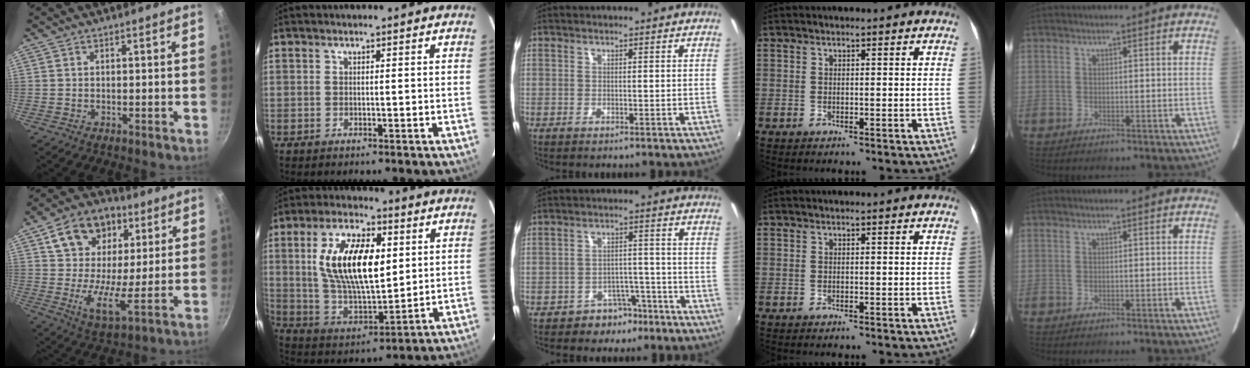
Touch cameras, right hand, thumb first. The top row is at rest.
{"thumb": {"total": 16.4, "force": [6.7, 11.0, 10.1], "torque": [-0.148, -0.019, 0.104]}, "index": {"total": 17.9, "force": [4.1, 8.2, 15.4], "torque": [-0.289, 0.009, 0.086]}, "middle": {"total": 5.3, "force": [-3.7, 3.7, 1.2], "torque": [-0.022, 0.026, -0.044]}}